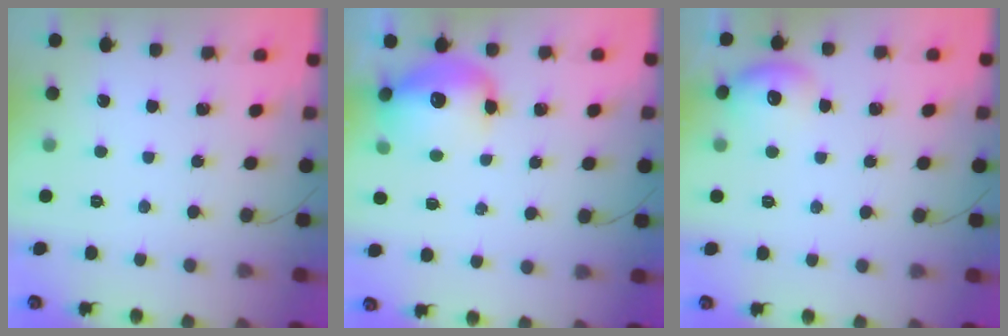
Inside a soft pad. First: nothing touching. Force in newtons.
{"total": 12.7, "press": 12.3, "slide": 3.1}
{"total": 9.4, "press": 9.3, "slide": 1.3}